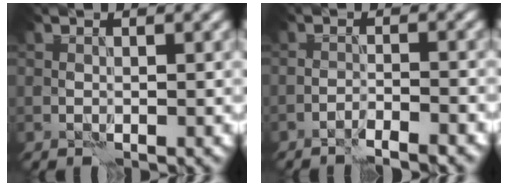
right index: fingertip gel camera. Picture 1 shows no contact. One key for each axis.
{"total": 2.5, "fx": -2.3, "fy": -0.4, "fz": 1.0, "tx": -0.018, "ty": 0.007, "tz": -0.043}